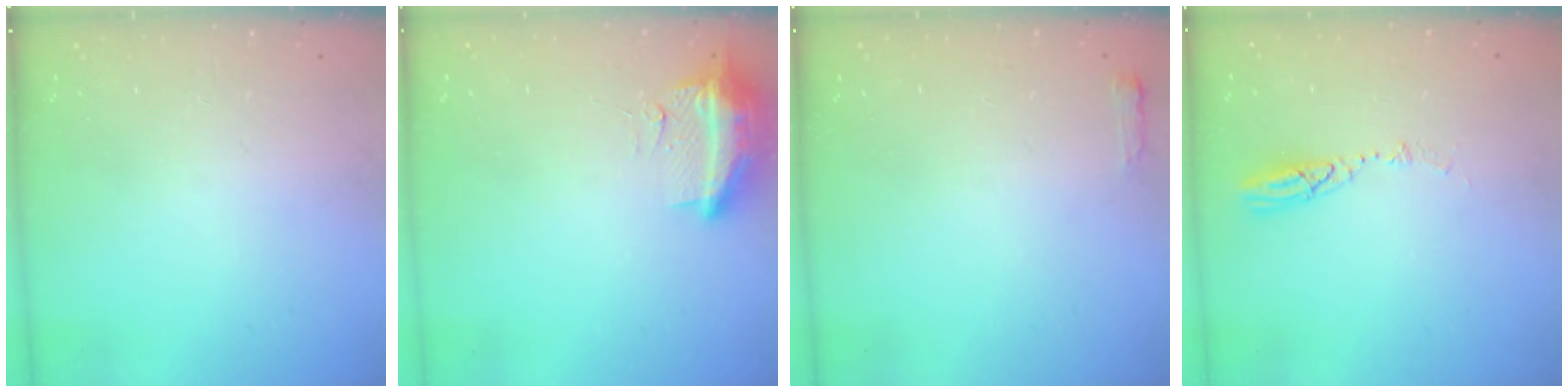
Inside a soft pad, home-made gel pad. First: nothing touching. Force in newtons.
{"total": 11.3, "press": 10.3, "slide": 4.7}
{"total": 2.7, "press": 2.6, "slide": 0.5}
{"total": 4.3, "press": 4.3, "slide": 0.4}